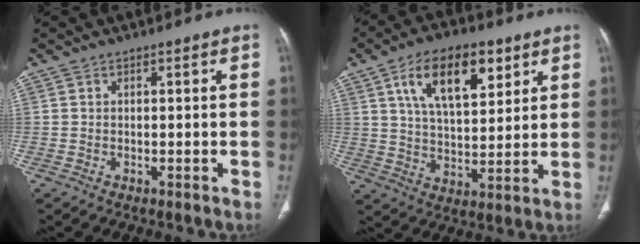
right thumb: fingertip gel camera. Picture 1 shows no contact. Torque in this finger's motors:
{"motor_torque": [0.79, 0.99, 0.60, -0.34, 0.36]}